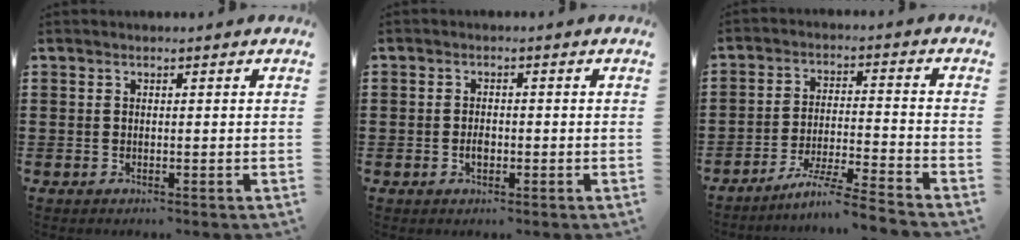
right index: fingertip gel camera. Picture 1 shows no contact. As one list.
[{"total": 1.6, "force": [-0.5, 1.2, 1.1], "torque": [-0.022, 0.001, -0.009]}, {"total": 6.6, "force": [-5.8, -1.0, 3.0], "torque": [-0.059, -0.015, -0.112]}]